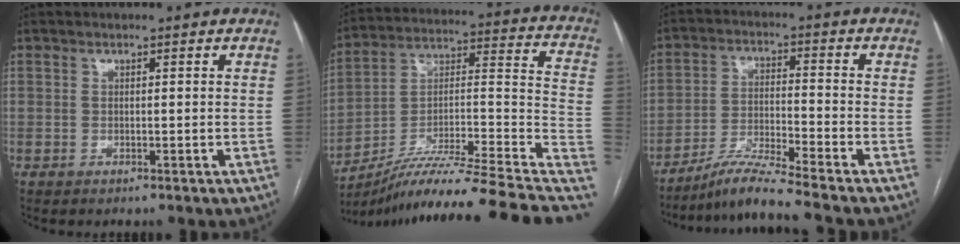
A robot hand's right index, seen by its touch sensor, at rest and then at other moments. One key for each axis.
{"total": 26.1, "fx": -20.9, "fy": 0.3, "fz": 15.6, "tx": -0.171, "ty": 0.026, "tz": -0.326}
{"total": 8.4, "fx": -7.3, "fy": -1.8, "fz": 3.7, "tx": -0.076, "ty": -0.020, "tz": -0.137}